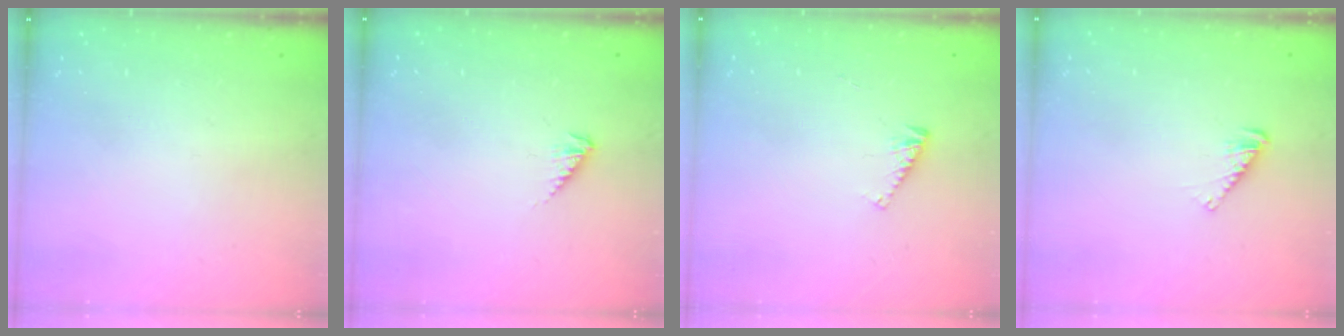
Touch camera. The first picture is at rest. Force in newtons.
{"total": 3.3, "press": 3.2, "slide": 0.6}
{"total": 4.8, "press": 4.8, "slide": 0.4}
{"total": 3.8, "press": 3.8, "slide": 0.7}